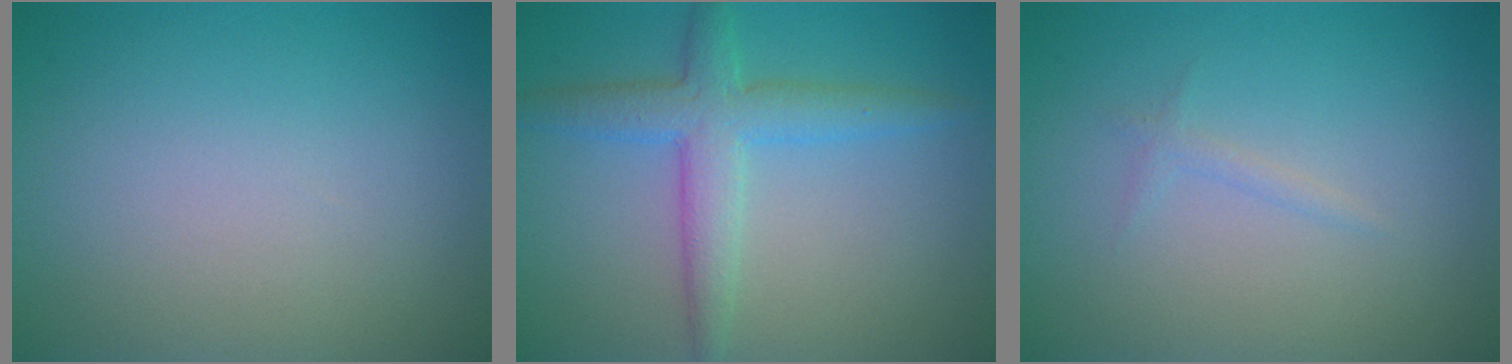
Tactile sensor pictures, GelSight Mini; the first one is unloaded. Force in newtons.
{"total": 4.1, "press": 4.1, "slide": 0.0}
{"total": 0.7, "press": 0.7, "slide": 0.1}